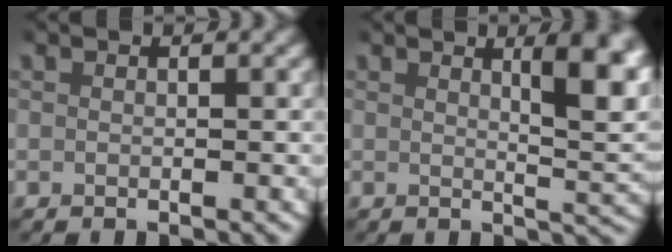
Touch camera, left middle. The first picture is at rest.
{"total": 5.6, "force": [2.1, 1.1, 5.0], "torque": [-0.060, -0.006, 0.034]}